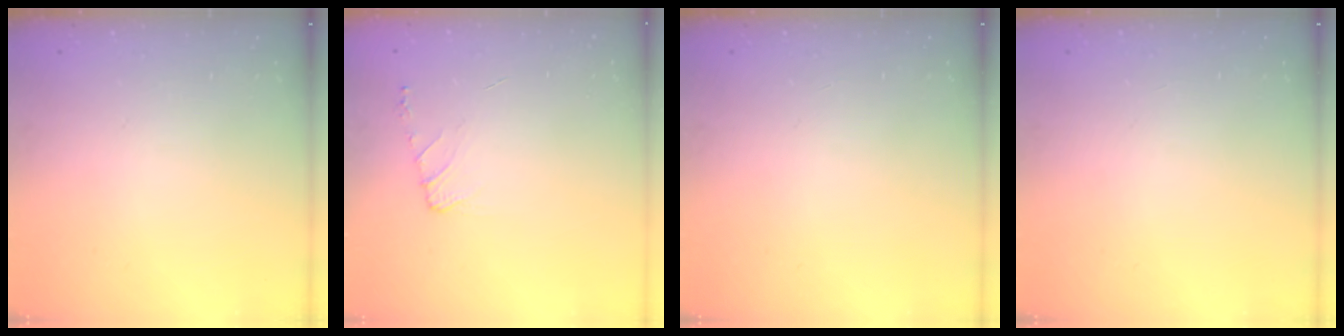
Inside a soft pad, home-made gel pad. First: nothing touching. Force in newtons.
{"total": 6.5, "press": 6.5, "slide": 0.8}
{"total": 0.0}
{"total": 0.0}